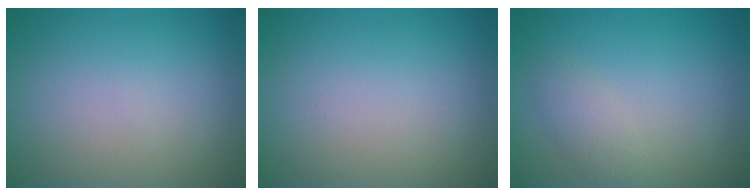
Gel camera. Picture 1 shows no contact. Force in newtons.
{"total": 0.0}
{"total": 1.7, "press": 1.7, "slide": 0.1}